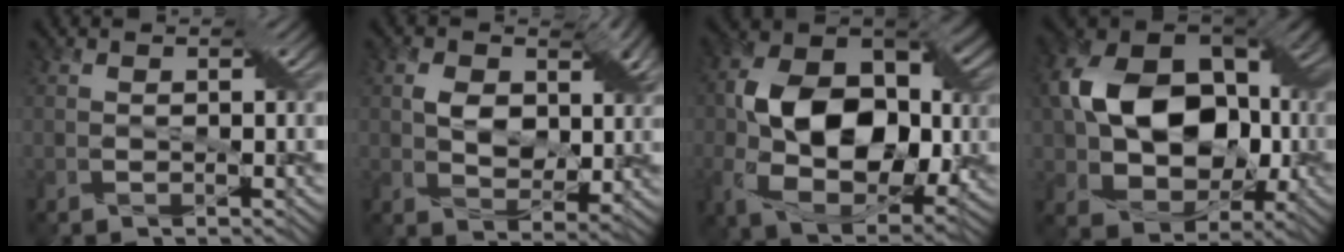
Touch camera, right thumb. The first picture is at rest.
{"total": 7.3, "force": [2.1, 5.0, 4.9], "torque": [-0.090, -0.003, 0.036]}
{"total": 15.0, "force": [-0.3, 10.2, 11.0], "torque": [-0.210, 0.001, -0.008]}
{"total": 16.4, "force": [0.4, 12.1, 11.0], "torque": [-0.204, 0.006, 0.008]}